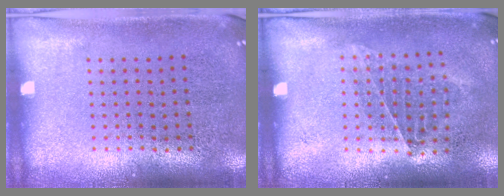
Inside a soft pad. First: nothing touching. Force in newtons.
{"total": 0.9, "press": 0.8, "slide": 0.4}